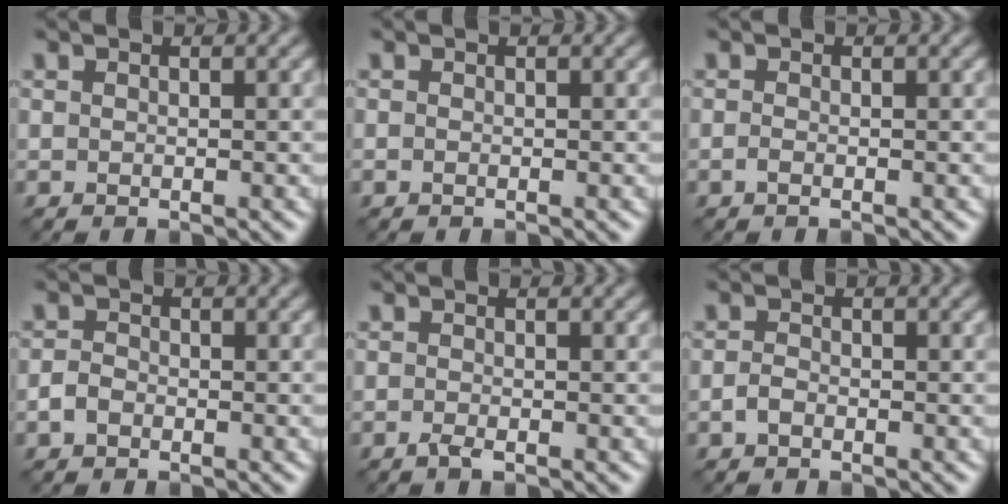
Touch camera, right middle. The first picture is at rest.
{"total": 0.0}
{"total": 0.6, "force": [-0.3, 0.2, 0.5], "torque": [-0.011, -0.003, -0.008]}
{"total": 1.4, "force": [-0.7, 1.0, 0.7], "torque": [-0.012, 0.002, -0.017]}
{"total": 0.9, "force": [-0.6, 0.2, 0.7], "torque": [-0.015, -0.003, -0.011]}
{"total": 1.1, "force": [-0.6, 0.6, 0.7], "torque": [-0.015, 0.000, -0.014]}